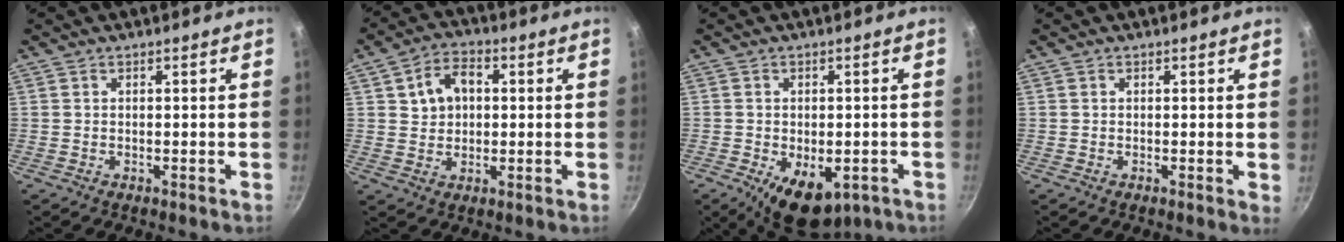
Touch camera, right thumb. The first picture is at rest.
{"total": 7.6, "force": [1.7, 5.7, 4.8], "torque": [-0.059, 0.009, 0.024]}
{"total": 9.7, "force": [-4.0, 5.5, 6.9], "torque": [-0.069, 0.003, -0.041]}
{"total": 0.8, "force": [0.1, 0.2, 0.7], "torque": [-0.009, -0.002, -0.001]}